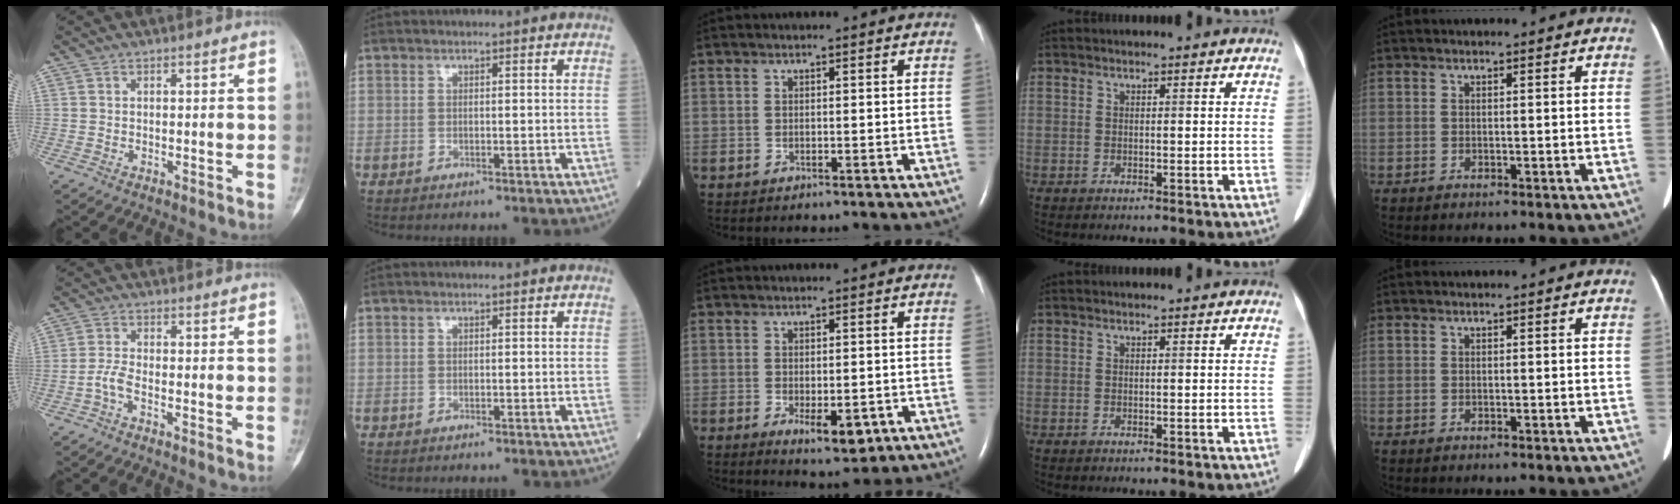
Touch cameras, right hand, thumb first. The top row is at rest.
{"thumb": {"total": 2.6, "force": [-1.5, 0.7, 2.0], "torque": [-0.050, 0.008, -0.036]}, "middle": {"total": 5.1, "force": [-1.7, 1.9, 4.4], "torque": [-0.065, -0.010, -0.013]}}